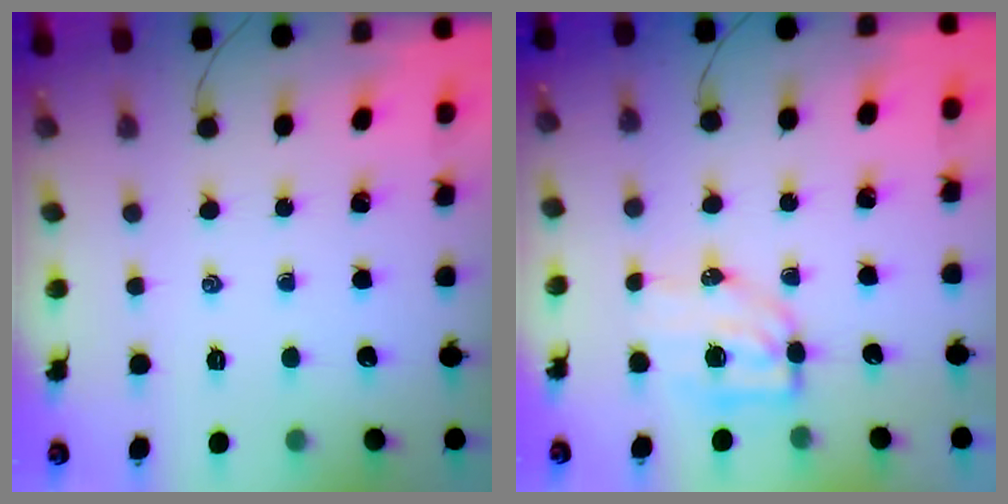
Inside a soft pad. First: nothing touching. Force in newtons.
{"total": 6.4, "press": 6.3, "slide": 1.1}